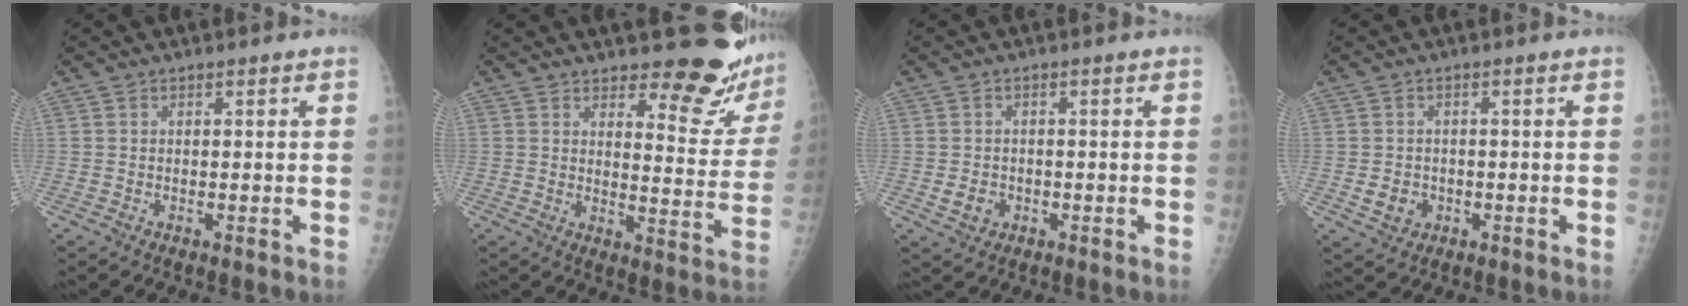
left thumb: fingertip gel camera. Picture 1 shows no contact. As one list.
[{"total": 13.8, "force": [12.1, 3.7, 5.5], "torque": [-0.029, -0.116, 0.142]}, {"total": 3.0, "force": [-0.8, 2.5, 1.4], "torque": [-0.016, 0.003, -0.007]}, {"total": 3.4, "force": [-0.7, 3.0, 1.5], "torque": [-0.014, 0.002, -0.005]}]